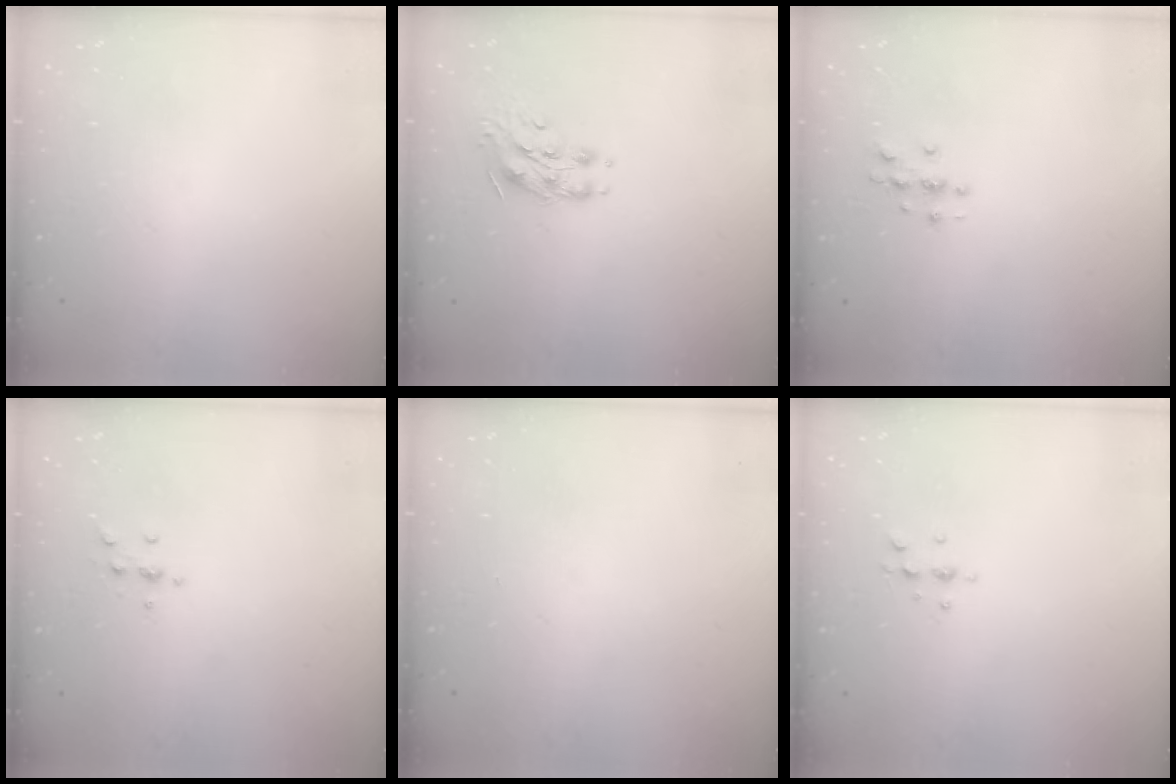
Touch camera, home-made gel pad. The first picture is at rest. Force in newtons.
{"total": 9.3, "press": 9.3, "slide": 0.2}
{"total": 2.9, "press": 2.9, "slide": 0.3}
{"total": 3.8, "press": 3.6, "slide": 1.2}
{"total": 0.0}
{"total": 5.0, "press": 4.9, "slide": 0.9}